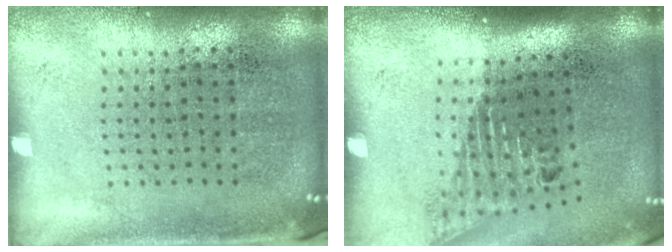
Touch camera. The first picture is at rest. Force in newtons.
{"total": 1.6, "press": 1.2, "slide": 1.1}